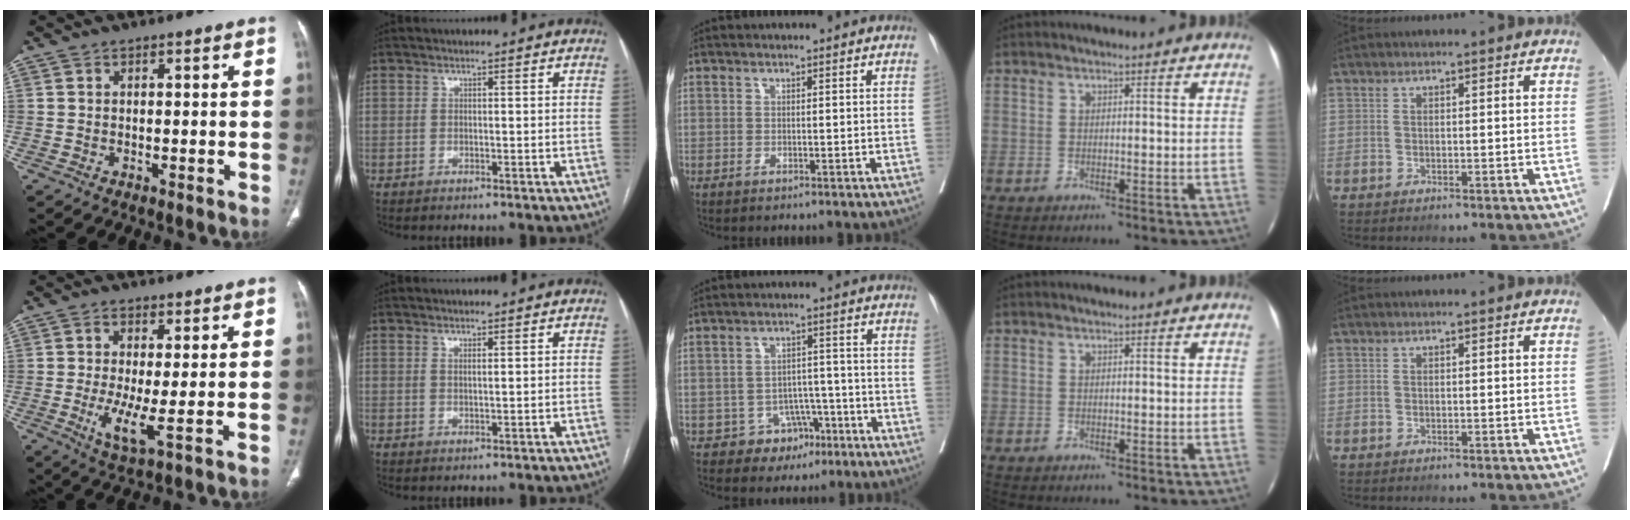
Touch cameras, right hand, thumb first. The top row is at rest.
{"thumb": {"total": 6.1, "force": [-0.3, 1.1, 5.9], "torque": [-0.128, -0.014, -0.009]}, "index": {"total": 1.2, "force": [0.5, 0.3, 1.0], "torque": [-0.020, -0.003, 0.010]}, "middle": {"total": 5.1, "force": [-2.8, 4.2, 0.6], "torque": [0.011, 0.018, -0.035]}}